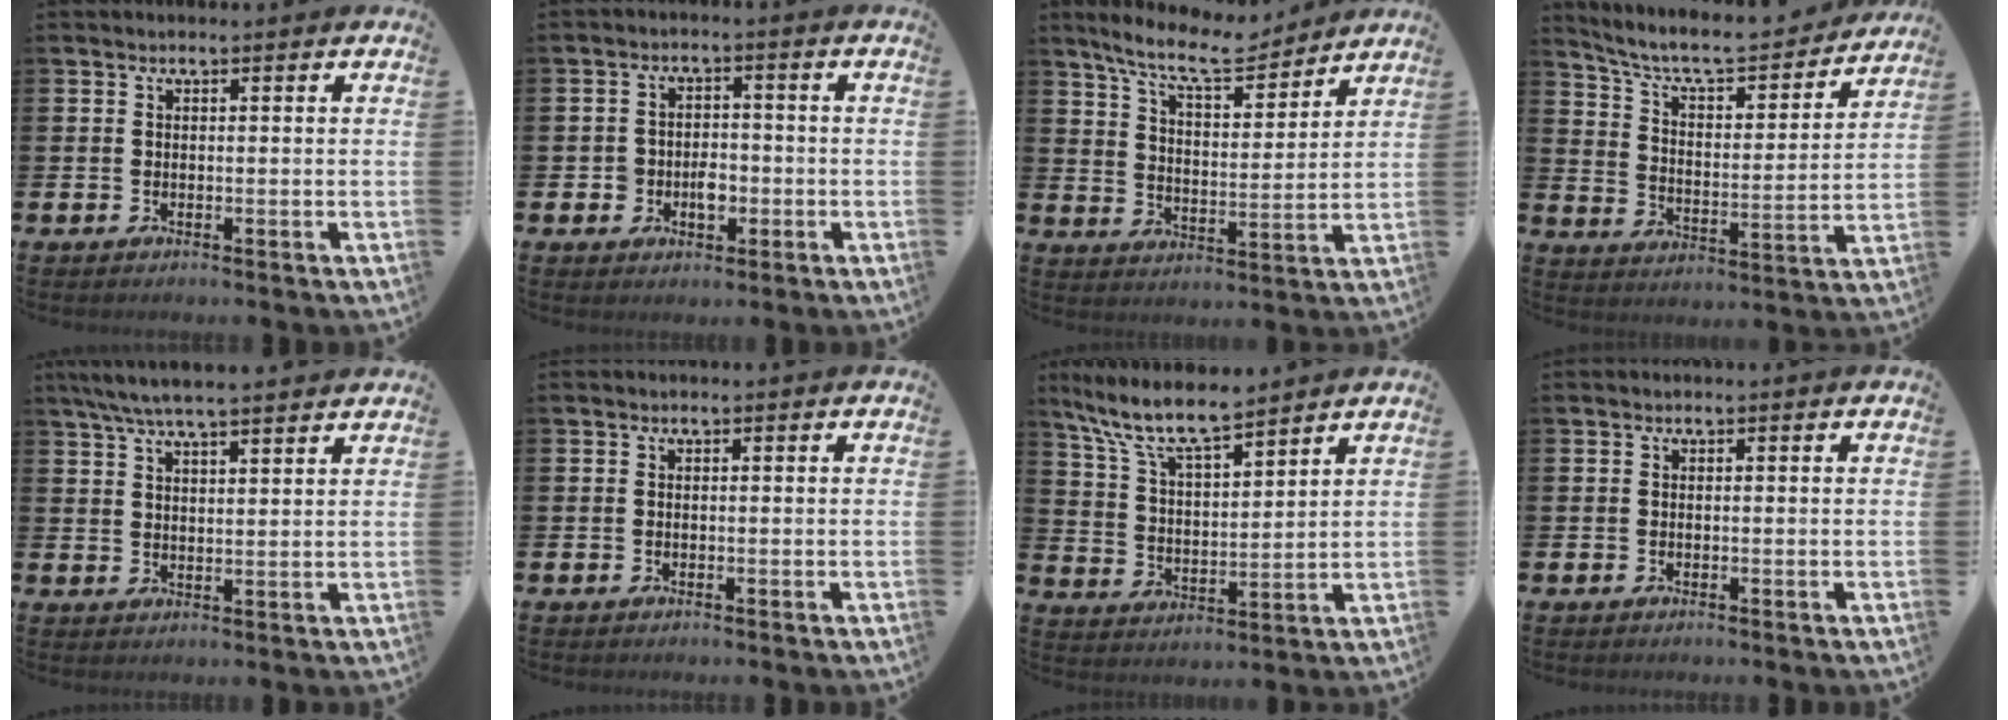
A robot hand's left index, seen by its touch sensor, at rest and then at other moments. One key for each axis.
{"total": 3.2, "fx": -1.2, "fy": 2.5, "fz": 1.6, "tx": -0.027, "ty": 0.002, "tz": -0.028}
{"total": 9.5, "fx": 8.6, "fy": 1.8, "fz": 3.6, "tx": -0.091, "ty": -0.045, "tz": 0.154}
{"total": 7.7, "fx": 6.8, "fy": 1.9, "fz": 3.0, "tx": -0.091, "ty": -0.049, "tz": 0.114}
{"total": 5.6, "fx": 5.2, "fy": 0.3, "fz": 2.1, "tx": -0.056, "ty": -0.017, "tz": 0.094}
{"total": 0.0}
{"total": 9.0, "fx": 7.9, "fy": 1.5, "fz": 4.0, "tx": -0.113, "ty": -0.040, "tz": 0.141}
{"total": 0.0}